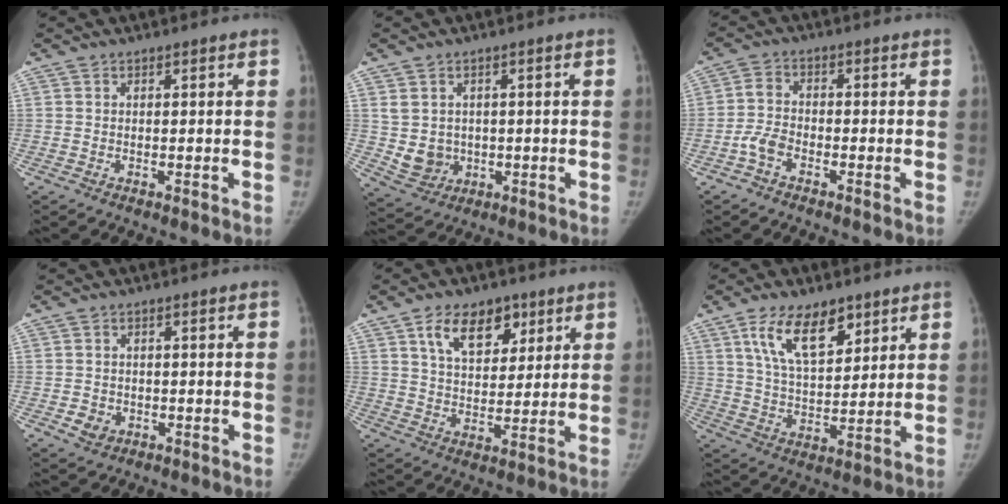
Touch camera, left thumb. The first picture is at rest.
{"total": 5.9, "force": [-0.2, 5.3, 2.5], "torque": [-0.024, 0.003, 0.014]}
{"total": 4.3, "force": [-2.5, 2.4, 2.5], "torque": [-0.052, 0.017, -0.053]}
{"total": 3.1, "force": [-1.1, 2.7, 1.3], "torque": [-0.014, 0.004, -0.013]}
{"total": 10.6, "force": [5.6, 6.6, 6.2], "torque": [-0.070, -0.023, 0.096]}
{"total": 12.0, "force": [6.7, 5.9, 8.0], "torque": [-0.115, -0.034, 0.128]}